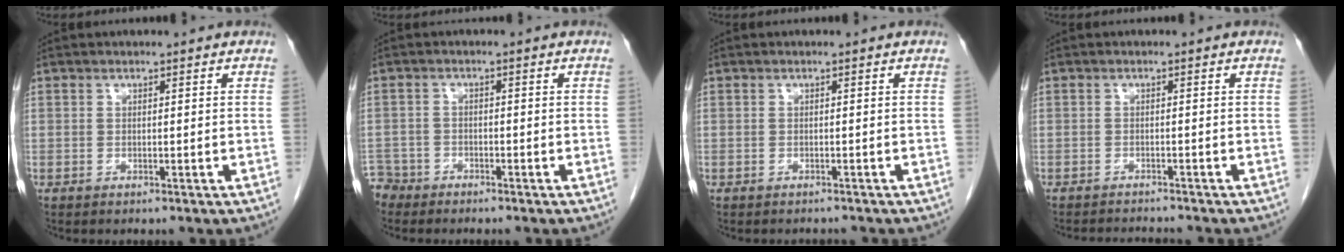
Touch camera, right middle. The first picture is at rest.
{"total": 3.5, "force": [-3.1, 1.5, -0.8], "torque": [0.016, 0.000, -0.064]}
{"total": 1.5, "force": [-1.5, 0.3, 0.1], "torque": [-0.006, -0.005, -0.018]}
{"total": 3.7, "force": [-3.6, -0.1, 0.5], "torque": [-0.005, -0.012, -0.053]}